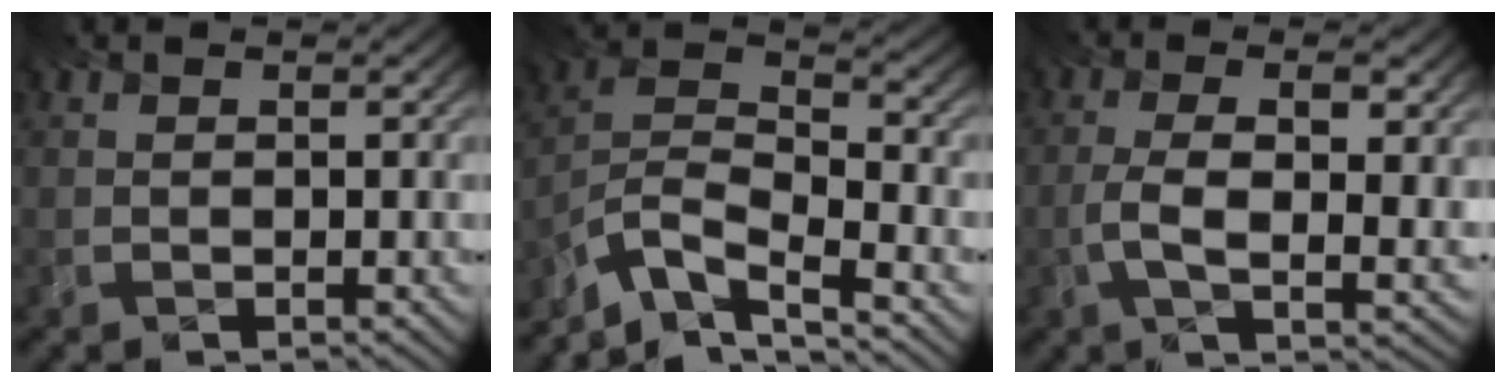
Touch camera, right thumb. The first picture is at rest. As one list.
[{"total": 8.0, "force": [-7.4, 1.2, 3.0], "torque": [-0.055, -0.004, -0.158]}, {"total": 6.1, "force": [-0.9, 2.3, 5.6], "torque": [-0.101, -0.017, -0.017]}]